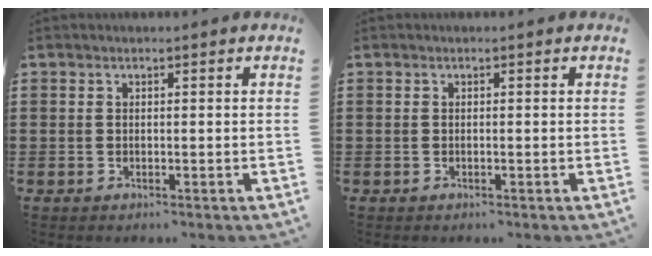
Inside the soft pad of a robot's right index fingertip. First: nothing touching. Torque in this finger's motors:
{"motor_torque": [-0.02, 0.00, 0.00, -0.01]}